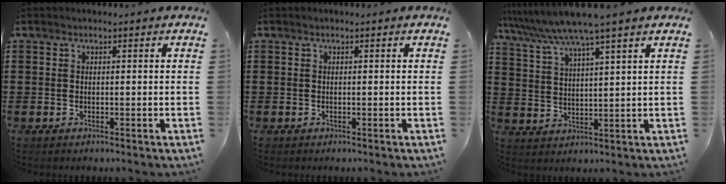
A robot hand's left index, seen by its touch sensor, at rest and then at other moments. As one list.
[{"total": 0.0}, {"total": 6.5, "force": [5.5, -0.8, 3.5], "torque": [-0.086, -0.030, 0.092]}]